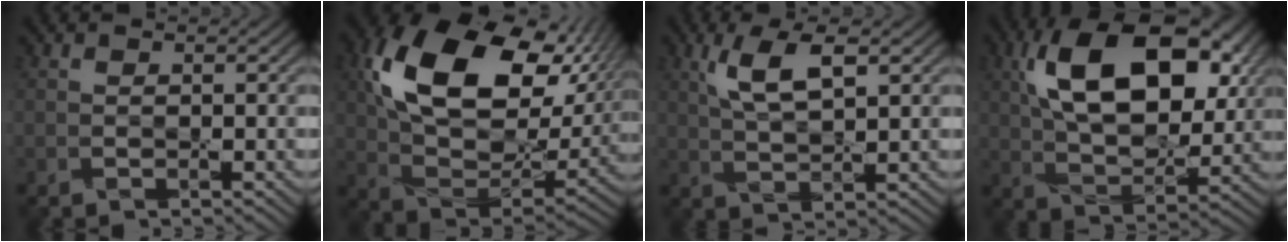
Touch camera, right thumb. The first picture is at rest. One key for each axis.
{"total": 18.8, "fx": 6.7, "fy": 11.5, "fz": 13.3, "tx": -0.262, "ty": -0.004, "tz": 0.133}
{"total": 6.2, "fx": 2.6, "fy": 2.1, "fz": 5.2, "tx": -0.111, "ty": 0.000, "tz": 0.050}
{"total": 16.8, "fx": 5.4, "fy": 9.4, "fz": 12.9, "tx": -0.239, "ty": 0.022, "tz": 0.083}